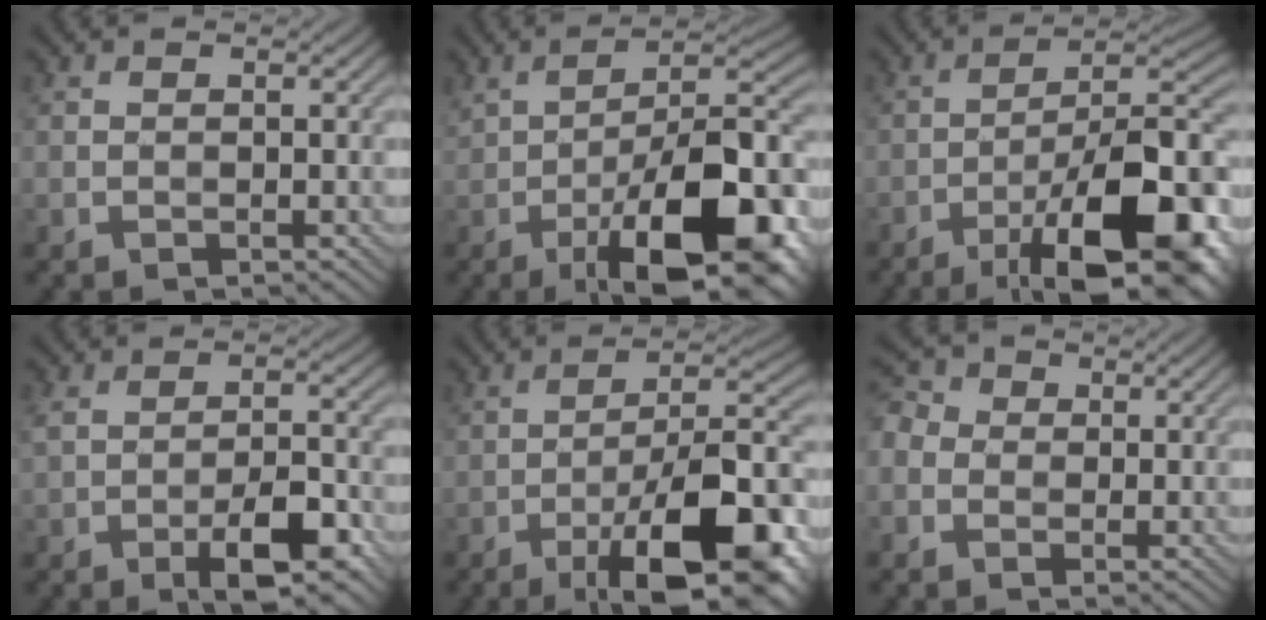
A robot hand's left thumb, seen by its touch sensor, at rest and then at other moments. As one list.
[{"total": 16.3, "force": [-6.0, 5.9, 14.0], "torque": [-0.214, 0.001, -0.096]}, {"total": 17.0, "force": [-9.0, 5.1, 13.4], "torque": [-0.197, 0.006, -0.147]}, {"total": 7.4, "force": [-3.4, 2.8, 6.0], "torque": [-0.103, 0.002, -0.057]}, {"total": 15.5, "force": [-7.7, 4.5, 12.7], "torque": [-0.194, 0.009, -0.125]}, {"total": 3.9, "force": [-0.9, 3.3, 1.9], "torque": [-0.061, 0.003, -0.026]}]